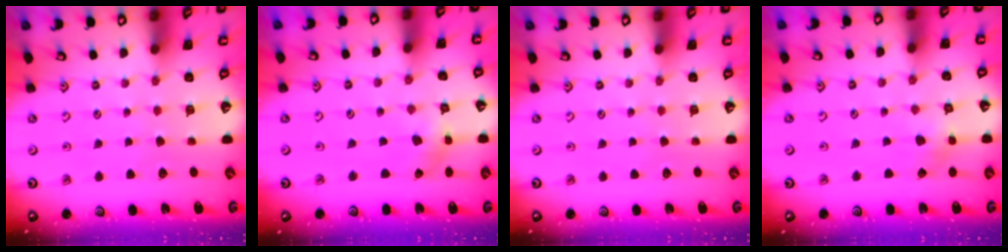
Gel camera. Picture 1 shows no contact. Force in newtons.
{"total": 1.3, "press": 1.2, "slide": 0.3}
{"total": 0.0}
{"total": 2.1, "press": 2.1, "slide": 0.2}